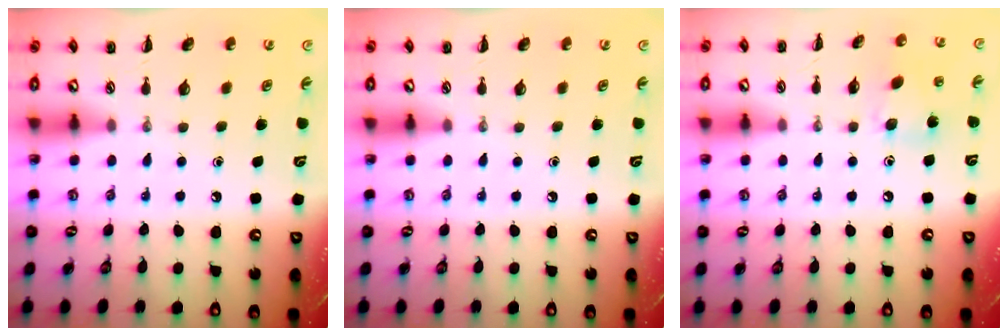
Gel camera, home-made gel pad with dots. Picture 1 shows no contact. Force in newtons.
{"total": 0.0}
{"total": 7.2, "press": 7.2, "slide": 0.8}